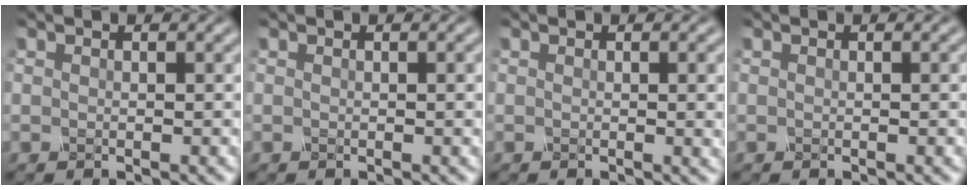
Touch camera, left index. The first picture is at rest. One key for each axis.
{"total": 1.3, "fx": 0.1, "fy": 0.4, "fz": 1.2, "tx": -0.010, "ty": 0.003, "tz": -0.002}
{"total": 2.9, "fx": 0.2, "fy": 1.0, "fz": 2.7, "tx": -0.023, "ty": 0.003, "tz": 0.001}
{"total": 0.9, "fx": 0.0, "fy": 0.3, "fz": 0.9, "tx": -0.008, "ty": 0.002, "tz": -0.002}